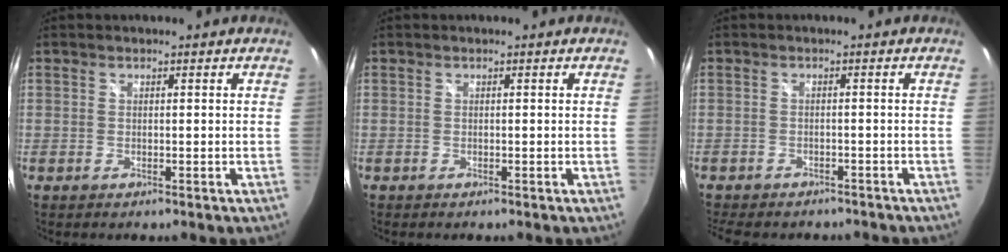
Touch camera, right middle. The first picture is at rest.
{"total": 0.0}
{"total": 8.2, "force": [-7.0, 2.9, 3.2], "torque": [-0.074, -0.018, -0.099]}